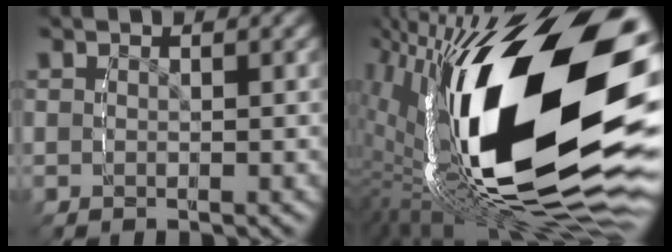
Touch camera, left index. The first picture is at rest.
{"total": 24.9, "force": [-4.1, 11.9, 21.4], "torque": [-0.348, -0.005, -0.056]}